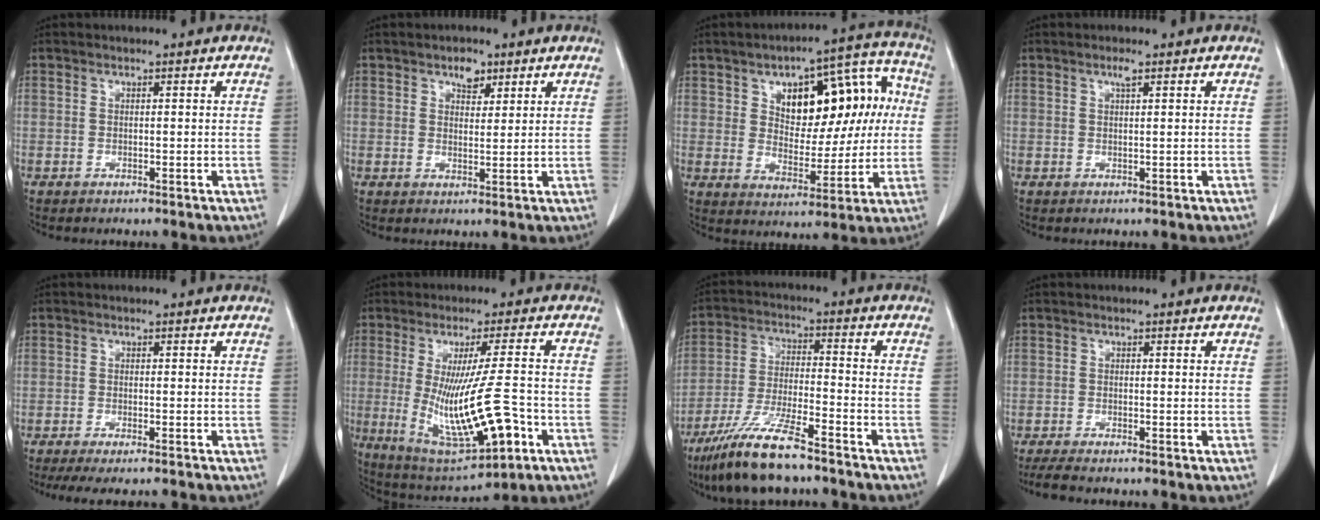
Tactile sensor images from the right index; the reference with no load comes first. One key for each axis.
{"total": 3.1, "fx": 2.0, "fy": 1.7, "fz": 1.6, "tx": -0.025, "ty": 0.002, "tz": 0.033}
{"total": 16.2, "fx": 3.9, "fy": 8.6, "fz": 13.1, "tx": -0.170, "ty": 0.048, "tz": 0.066}
{"total": 1.2, "fx": 0.7, "fy": 0.1, "fz": 1.0, "tx": -0.019, "ty": 0.002, "tz": 0.013}
{"total": 8.4, "fx": -7.4, "fy": 0.8, "fz": 3.9, "tx": -0.048, "ty": -0.017, "tz": -0.106}
{"total": 15.8, "fx": -3.9, "fy": 2.4, "fz": 15.1, "tx": -0.275, "ty": -0.029, "tz": -0.046}
{"total": 11.9, "fx": -9.0, "fy": 1.4, "fz": 7.6, "tx": -0.153, "ty": -0.028, "tz": -0.166}
{"total": 4.4, "fx": -3.8, "fy": 0.4, "fz": 2.3, "tx": -0.038, "ty": -0.012, "tz": -0.061}